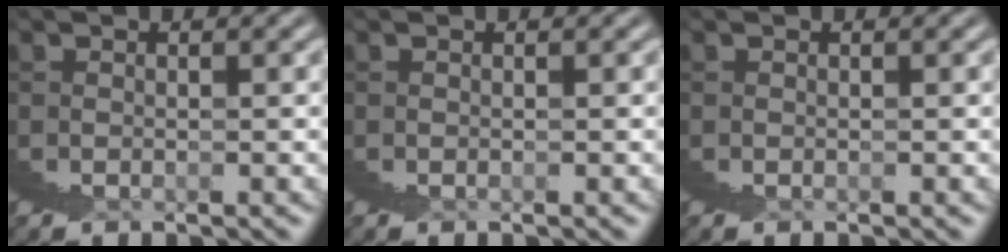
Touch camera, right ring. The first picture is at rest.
{"total": 0.0}
{"total": 0.0}